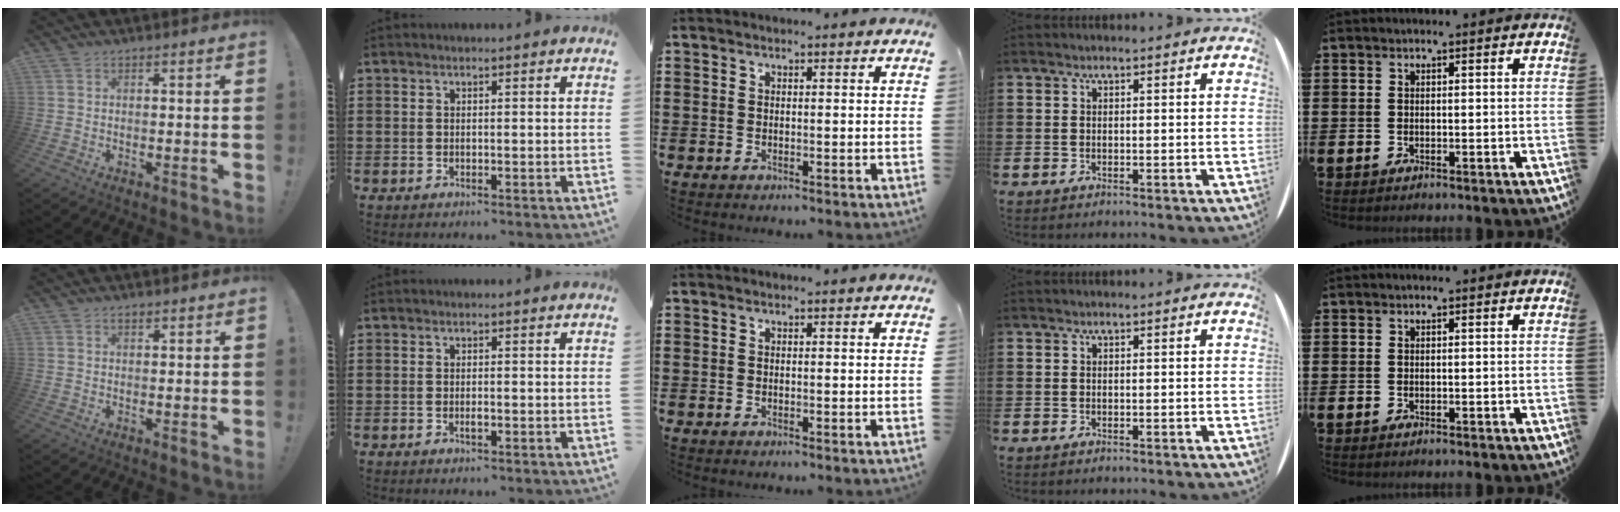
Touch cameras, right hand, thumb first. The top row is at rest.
{"thumb": {"total": 1.1, "force": [0.7, 0.5, 0.6], "torque": [-0.010, -0.001, 0.014]}, "index": {"total": 1.0, "force": [-0.4, 0.3, 0.9], "torque": [-0.016, -0.005, -0.005]}}